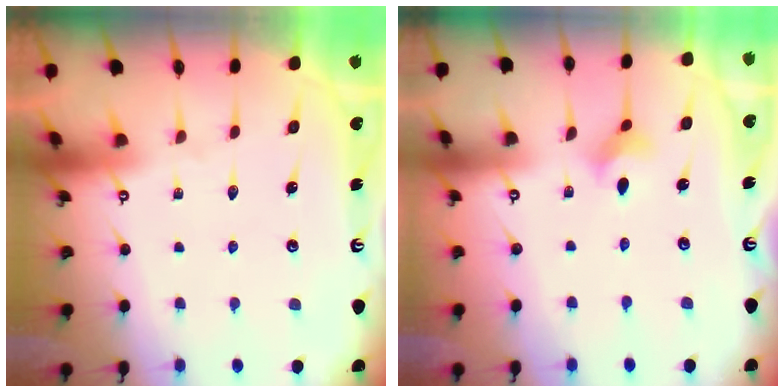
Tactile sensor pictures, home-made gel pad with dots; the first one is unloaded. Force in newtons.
{"total": 3.7, "press": 3.7, "slide": 0.6}